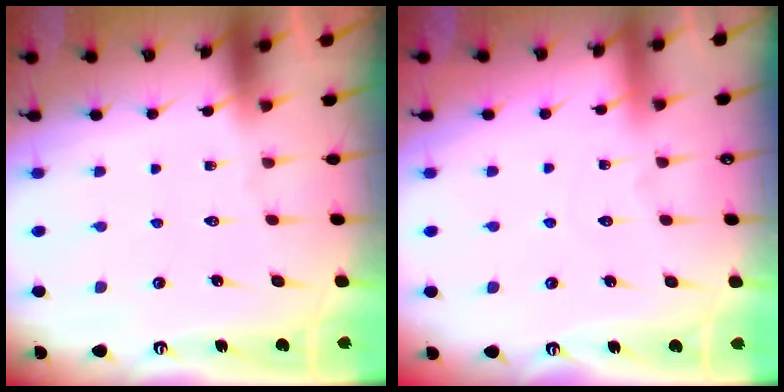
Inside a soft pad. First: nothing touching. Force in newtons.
{"total": 3.4, "press": 3.3, "slide": 0.4}